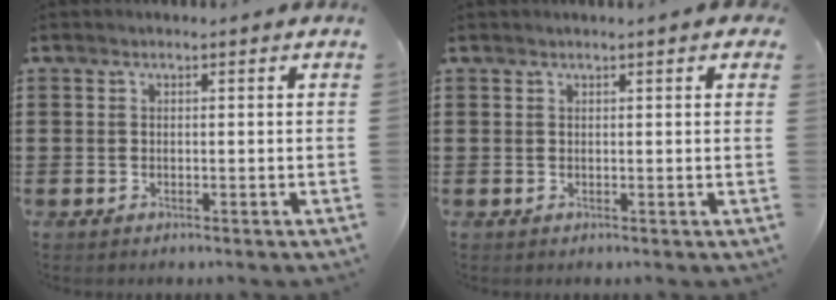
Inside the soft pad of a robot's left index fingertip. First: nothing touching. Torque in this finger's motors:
{"motor_torque": [2.14, 0.00, 0.54, 0.08]}